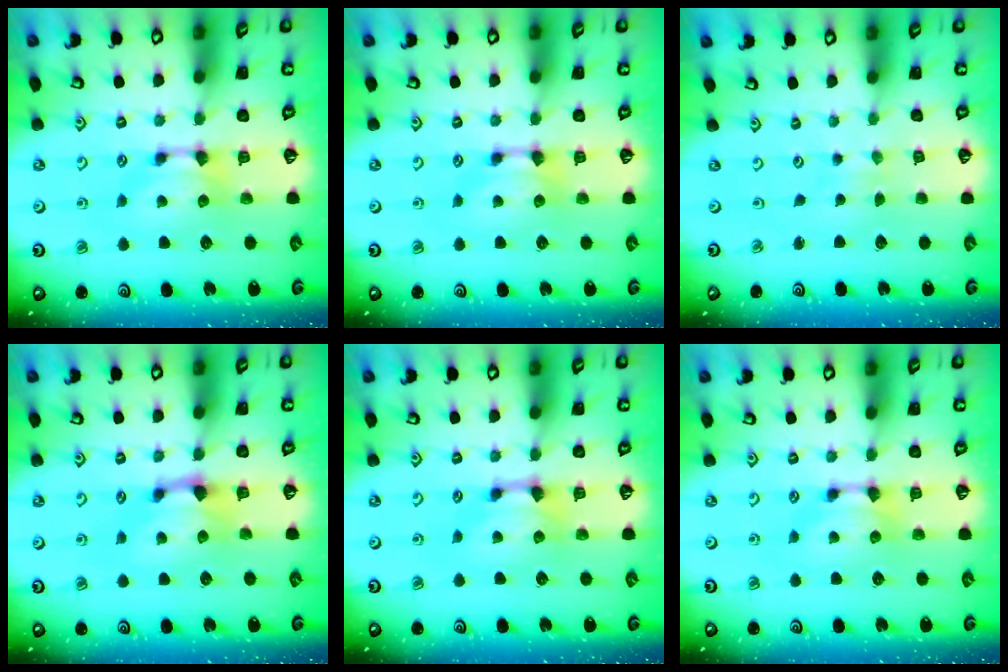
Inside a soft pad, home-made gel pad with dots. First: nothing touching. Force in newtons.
{"total": 0.0}
{"total": 4.7, "press": 4.7, "slide": 0.1}
{"total": 1.1, "press": 0.4, "slide": 1.0}
{"total": 0.9, "press": 0.6, "slide": 0.6}
{"total": 0.0}